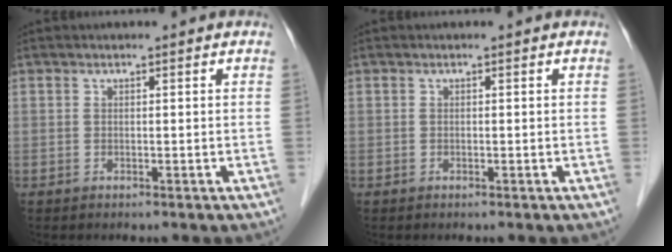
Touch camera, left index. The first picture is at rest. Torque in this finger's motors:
{"motor_torque": [0.06, -0.01, 0.01, -0.01]}